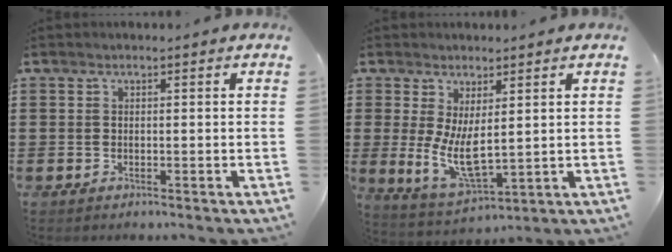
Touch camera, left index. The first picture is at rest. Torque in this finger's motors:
{"motor_torque": [1.48, 0.35, 0.61, 0.21]}